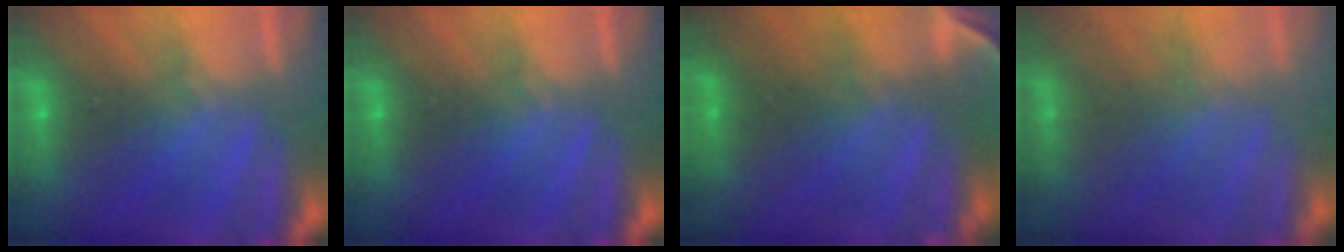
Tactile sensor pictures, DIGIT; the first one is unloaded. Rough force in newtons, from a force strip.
{"total": 0.0}
{"total": 7.4}
{"total": 2.0}